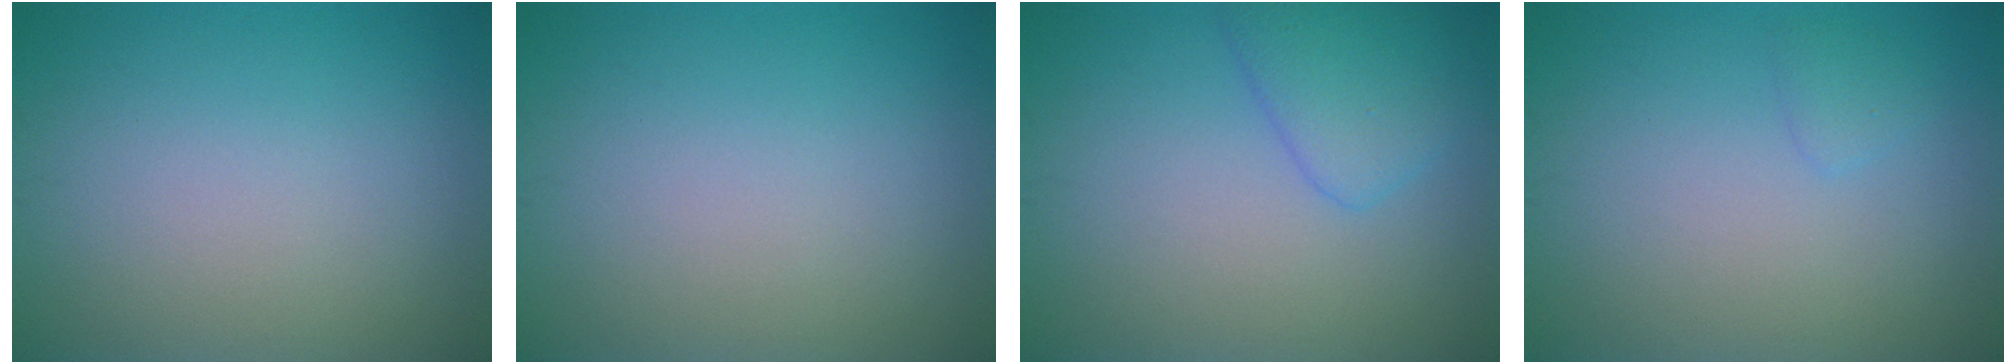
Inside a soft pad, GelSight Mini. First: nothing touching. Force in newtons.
{"total": 0.0}
{"total": 3.1, "press": 3.1, "slide": 0.1}
{"total": 0.8, "press": 0.8, "slide": 0.1}